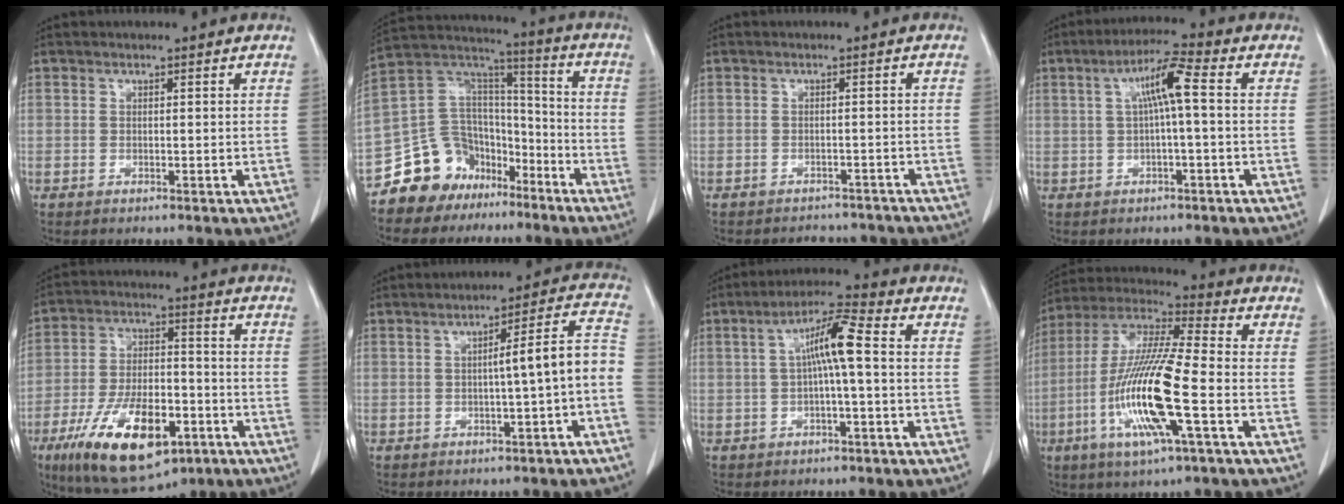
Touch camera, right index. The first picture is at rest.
{"total": 14.0, "force": [-9.8, 9.6, 3.0], "torque": [-0.056, 0.092, -0.169]}
{"total": 6.8, "force": [-6.4, 2.4, 0.4], "torque": [0.001, 0.014, -0.064]}
{"total": 6.1, "force": [0.9, 0.3, 6.1], "torque": [-0.109, 0.021, 0.015]}
{"total": 17.8, "force": [-8.9, 7.2, 13.6], "torque": [-0.259, -0.006, -0.141]}
{"total": 7.6, "force": [-1.8, -0.1, 7.3], "torque": [-0.091, 0.027, -0.025]}
{"total": 7.0, "force": [0.4, 0.4, 7.0], "torque": [-0.127, 0.022, 0.003]}
{"total": 16.7, "force": [-4.7, 1.0, 16.0], "torque": [-0.331, -0.013, -0.092]}